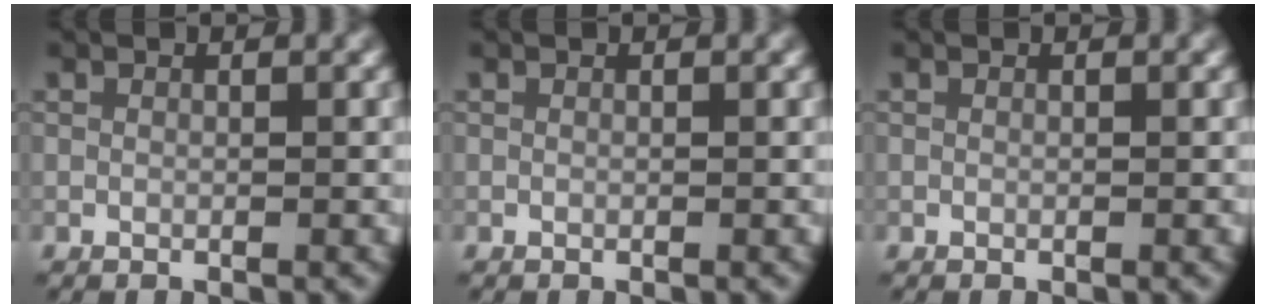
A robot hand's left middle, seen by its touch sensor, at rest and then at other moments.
{"total": 0.0}
{"total": 0.0}